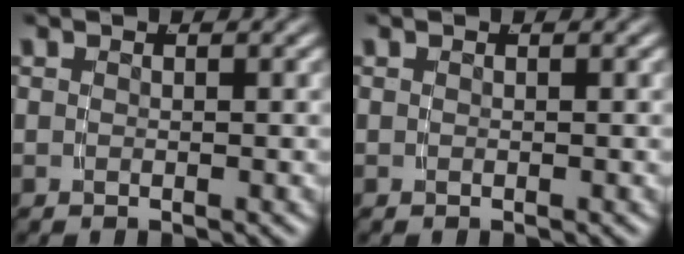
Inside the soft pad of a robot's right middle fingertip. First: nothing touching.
{"total": 0.0}